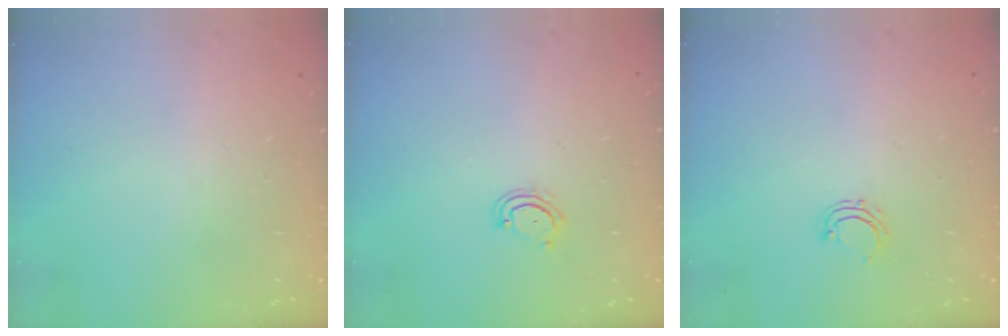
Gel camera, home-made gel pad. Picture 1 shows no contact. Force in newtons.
{"total": 4.1, "press": 4.1, "slide": 0.3}
{"total": 5.2, "press": 5.1, "slide": 1.0}